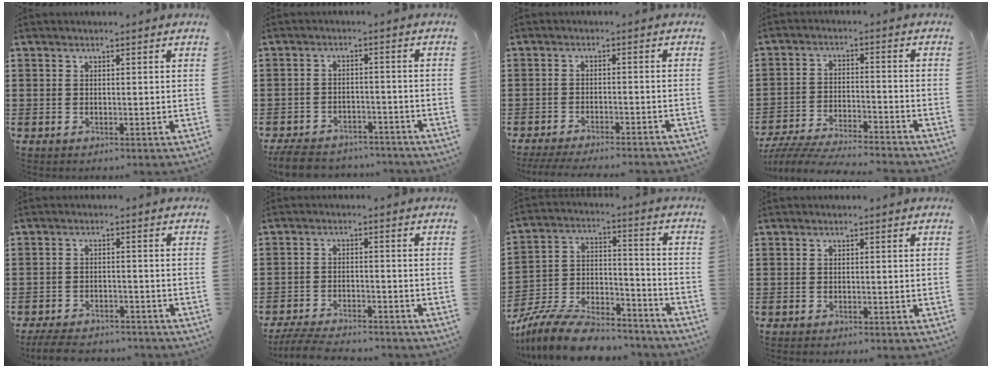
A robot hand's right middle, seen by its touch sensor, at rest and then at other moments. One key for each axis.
{"total": 5.2, "fx": -5.0, "fy": 1.0, "fz": 1.0, "tx": -0.027, "ty": 0.008, "tz": -0.103}
{"total": 3.5, "fx": -3.3, "fy": -0.1, "fz": 1.0, "tx": -0.022, "ty": -0.004, "tz": -0.067}
{"total": 6.1, "fx": -5.9, "fy": 0.3, "fz": 1.5, "tx": -0.033, "ty": -0.002, "tz": -0.117}
{"total": 4.5, "fx": -4.3, "fy": 0.8, "fz": 0.9, "tx": -0.021, "ty": 0.005, "tz": -0.088}
{"total": 4.8, "fx": -4.6, "fy": 0.5, "fz": 1.3, "tx": -0.033, "ty": -0.003, "tz": -0.095}
{"total": 11.7, "fx": -10.6, "fy": 2.3, "fz": 4.4, "tx": -0.085, "ty": 0.028, "tz": -0.211}
{"total": 0.6, "fx": -0.6, "fy": 0.0, "fz": 0.0, "tx": -0.001, "ty": 0.000, "tz": -0.013}